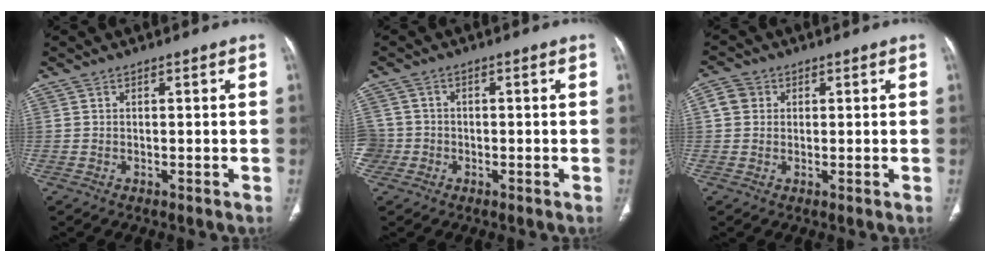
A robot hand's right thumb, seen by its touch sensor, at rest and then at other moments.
{"total": 4.6, "force": [-1.5, 4.4, 0.6], "torque": [-0.006, 0.019, -0.032]}
{"total": 3.6, "force": [0.7, 3.3, 1.3], "torque": [-0.017, 0.007, 0.012]}